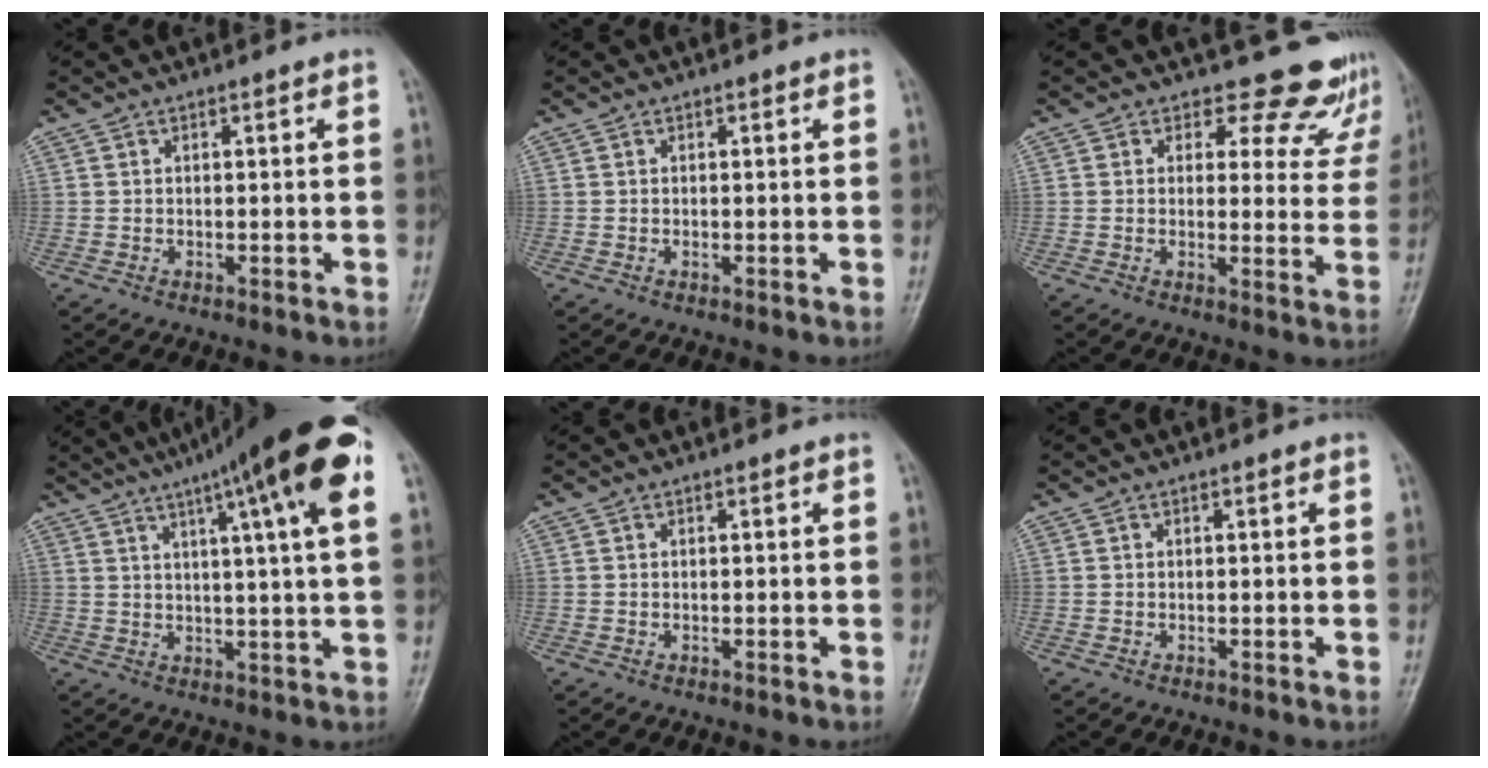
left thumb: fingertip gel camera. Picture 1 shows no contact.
{"total": 0.5, "force": [0.1, 0.4, 0.3], "torque": [0.001, 0.000, -0.001]}
{"total": 11.8, "force": [10.6, 5.3, 0.7], "torque": [0.049, -0.071, 0.096]}
{"total": 19.0, "force": [9.1, 2.2, 16.5], "torque": [-0.243, 0.007, 0.122]}
{"total": 0.0}
{"total": 0.0}